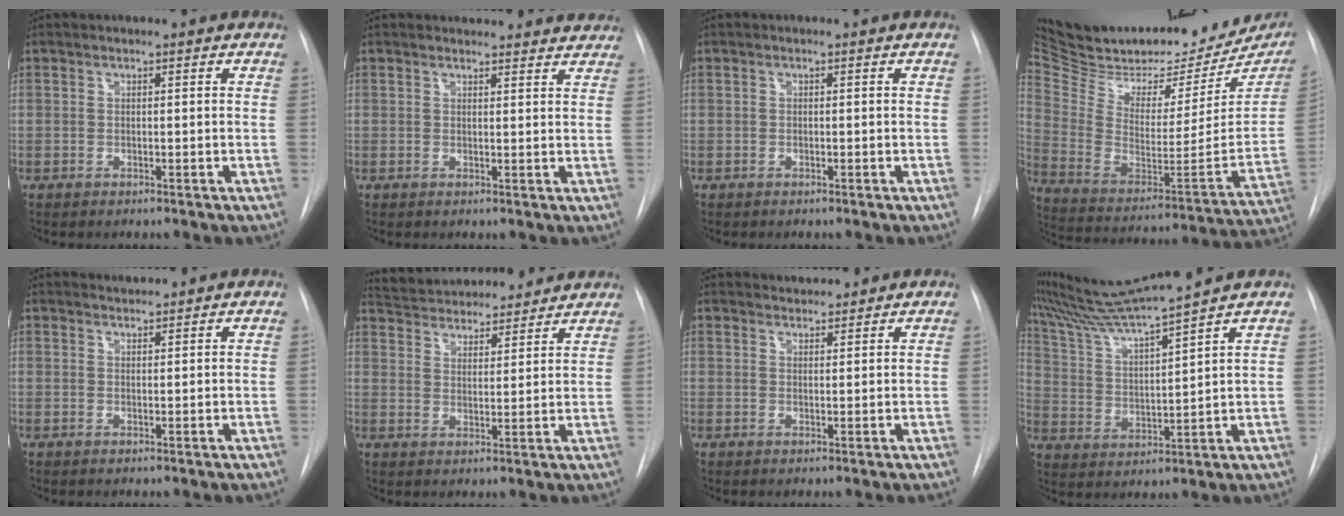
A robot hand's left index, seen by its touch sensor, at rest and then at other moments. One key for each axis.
{"total": 12.8, "fx": 12.3, "fy": 2.8, "fz": 2.4, "tx": -0.012, "ty": 0.014, "tz": 0.131}
{"total": 0.0}
{"total": 33.0, "fx": 27.5, "fy": 10.7, "fz": 14.6, "tx": -0.269, "ty": -0.040, "tz": 0.396}
{"total": 1.5, "fx": 1.5, "fy": -0.1, "fz": -0.4, "tx": -0.005, "ty": 0.006, "tz": 0.031}
{"total": 16.5, "fx": 15.4, "fy": 3.8, "fz": 4.7, "tx": -0.086, "ty": 0.027, "tz": 0.229}
{"total": 3.1, "fx": 3.1, "fy": 0.5, "fz": -0.1, "tx": -0.003, "ty": 0.017, "tz": 0.051}
{"total": 11.5, "fx": 10.3, "fy": -2.7, "fz": 4.2, "tx": -0.085, "ty": -0.010, "tz": 0.200}